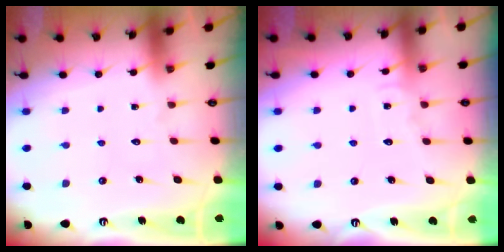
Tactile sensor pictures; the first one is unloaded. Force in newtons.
{"total": 4.4, "press": 4.4, "slide": 0.5}